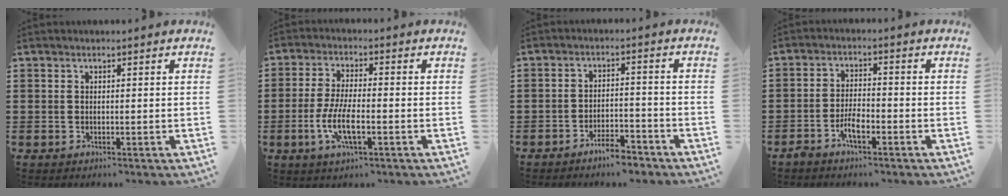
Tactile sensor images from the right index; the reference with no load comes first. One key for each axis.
{"total": 6.5, "fx": -2.2, "fy": 1.9, "fz": 5.8, "tx": -0.131, "ty": -0.010, "tz": -0.046}
{"total": 4.4, "fx": -4.0, "fy": 0.9, "fz": 1.7, "tx": -0.035, "ty": 0.009, "tz": -0.079}
{"total": 3.7, "fx": -2.3, "fy": 1.1, "fz": 2.6, "tx": -0.060, "ty": 0.002, "tz": -0.047}